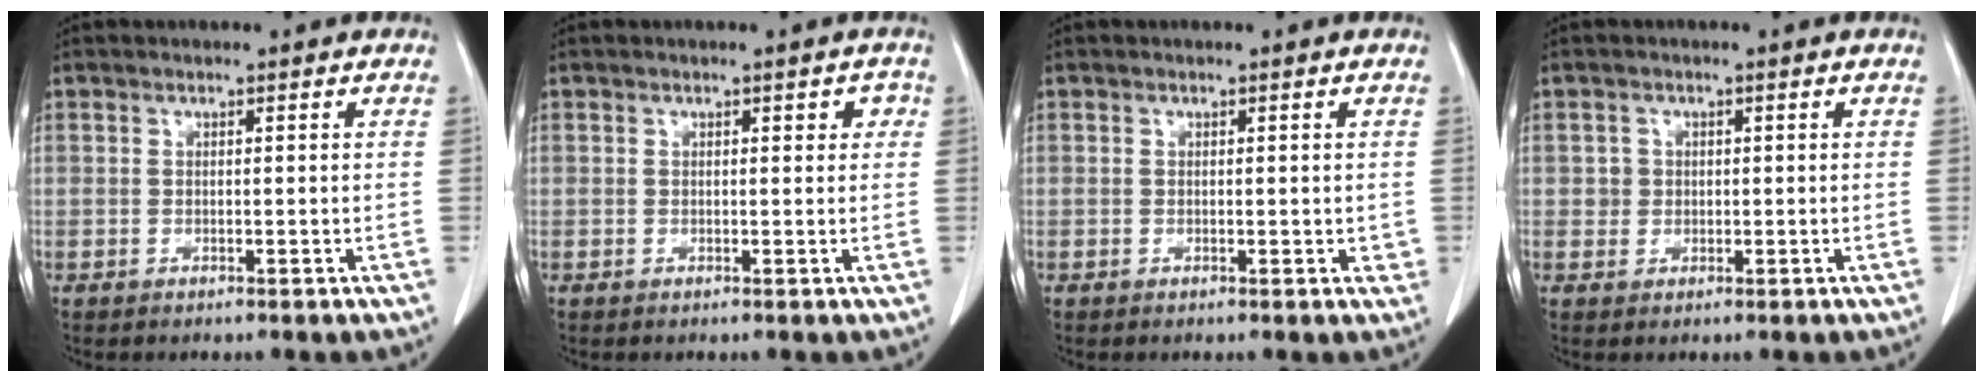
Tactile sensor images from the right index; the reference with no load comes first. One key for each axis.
{"total": 1.7, "fx": 0.6, "fy": 0.9, "fz": 1.4, "tx": -0.010, "ty": 0.008, "tz": 0.006}
{"total": 1.4, "fx": 0.0, "fy": 0.8, "fz": 1.2, "tx": -0.010, "ty": -0.002, "tz": 0.003}
{"total": 1.7, "fx": 0.2, "fy": 1.7, "fz": 0.3, "tx": 0.001, "ty": 0.003, "tz": 0.003}